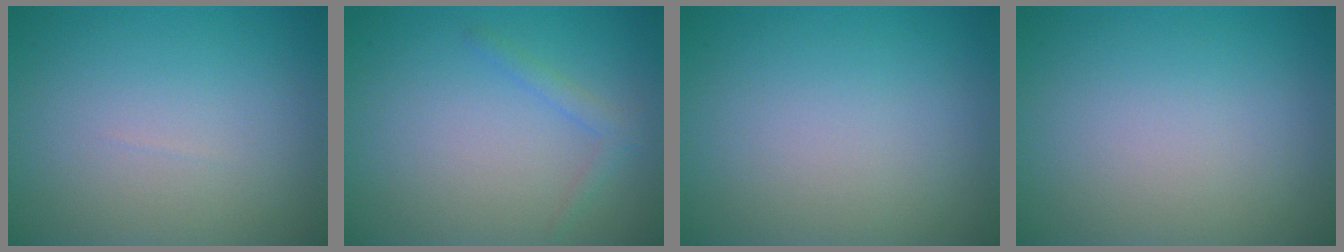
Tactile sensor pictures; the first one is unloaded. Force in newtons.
{"total": 1.3, "press": 1.3, "slide": 0.1}
{"total": 0.0}
{"total": 0.0}